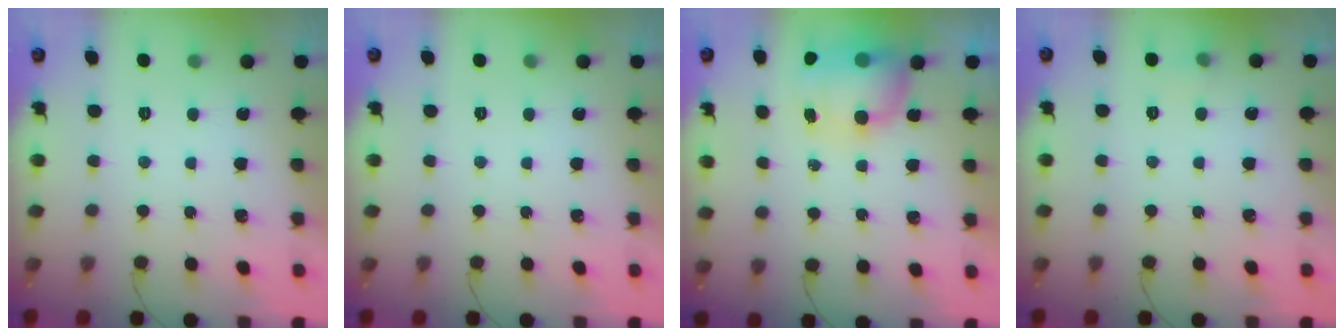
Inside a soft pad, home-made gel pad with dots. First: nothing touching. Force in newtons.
{"total": 0.0}
{"total": 8.7, "press": 8.6, "slide": 1.6}
{"total": 8.0, "press": 4.1, "slide": 6.9}